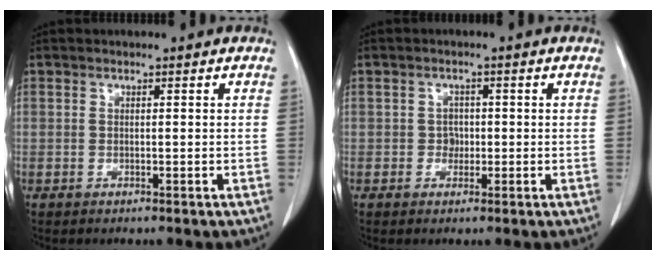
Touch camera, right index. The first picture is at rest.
{"total": 1.8, "force": [-0.3, 1.5, 0.8], "torque": [-0.009, 0.005, -0.004]}